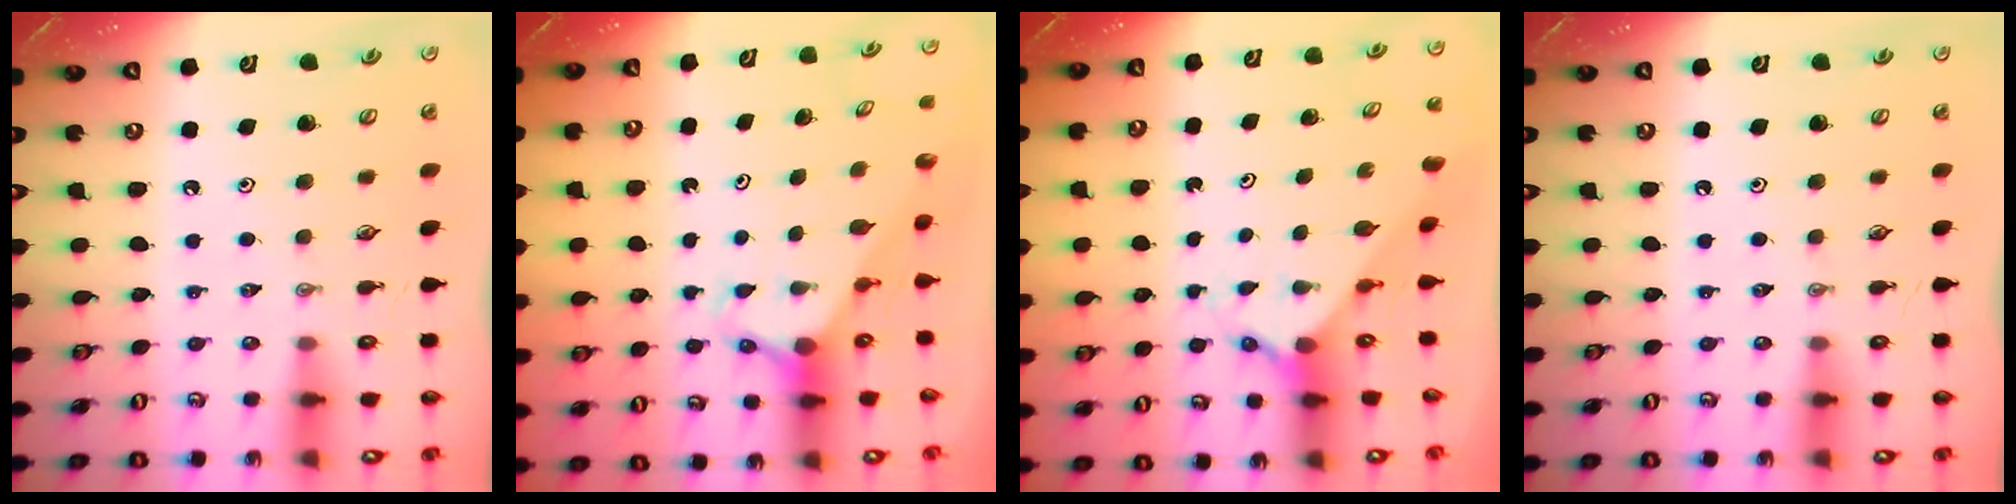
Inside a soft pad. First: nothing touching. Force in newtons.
{"total": 2.7, "press": 2.7, "slide": 0.2}
{"total": 1.2, "press": 1.2, "slide": 0.1}
{"total": 0.0}